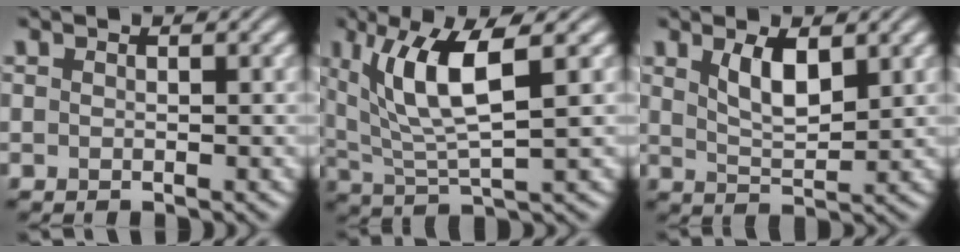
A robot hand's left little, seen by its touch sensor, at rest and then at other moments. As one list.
[{"total": 7.1, "force": [2.7, 1.7, 6.4], "torque": [-0.128, 0.000, 0.055]}, {"total": 3.5, "force": [1.8, 1.3, 2.8], "torque": [-0.057, -0.004, 0.037]}]